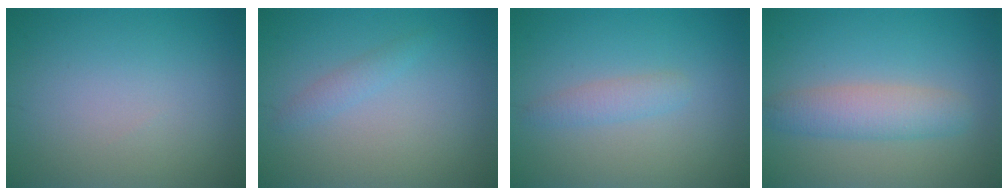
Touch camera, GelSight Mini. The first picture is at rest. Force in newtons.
{"total": 1.1, "press": 1.1, "slide": 0.1}
{"total": 1.6, "press": 1.6, "slide": 0.1}
{"total": 3.5, "press": 3.5, "slide": 0.1}